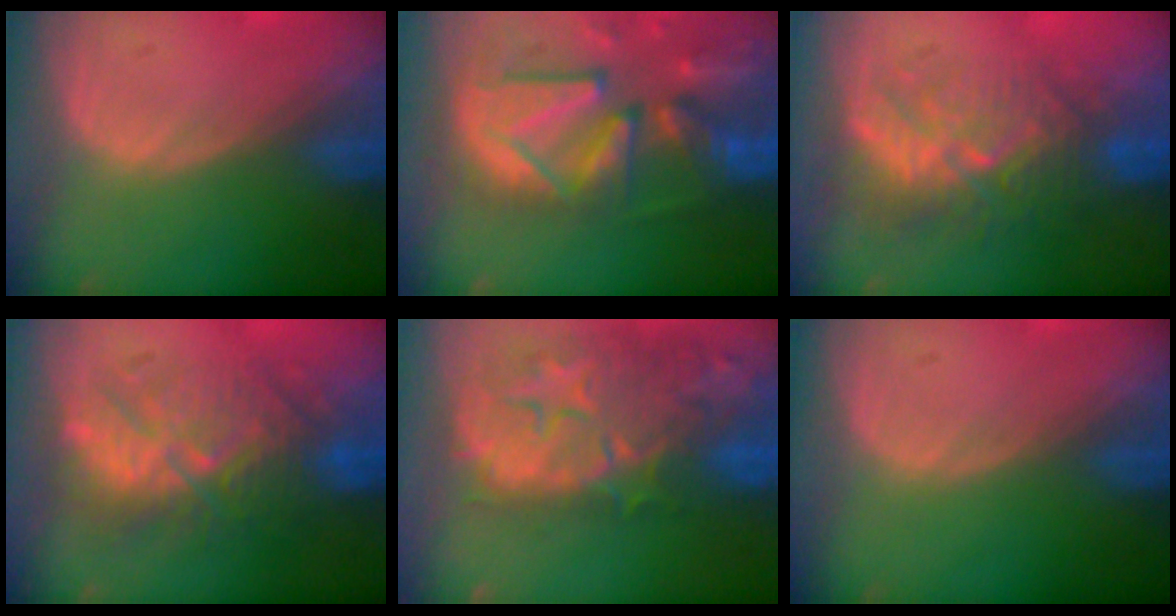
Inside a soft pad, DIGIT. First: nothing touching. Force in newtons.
{"total": 13.3, "press": 11.4, "slide": 6.7}
{"total": 9.4, "press": 8.7, "slide": 3.8}
{"total": 9.6, "press": 9.5, "slide": 1.5}
{"total": 12.9, "press": 11.5, "slide": 5.8}
{"total": 0.0}